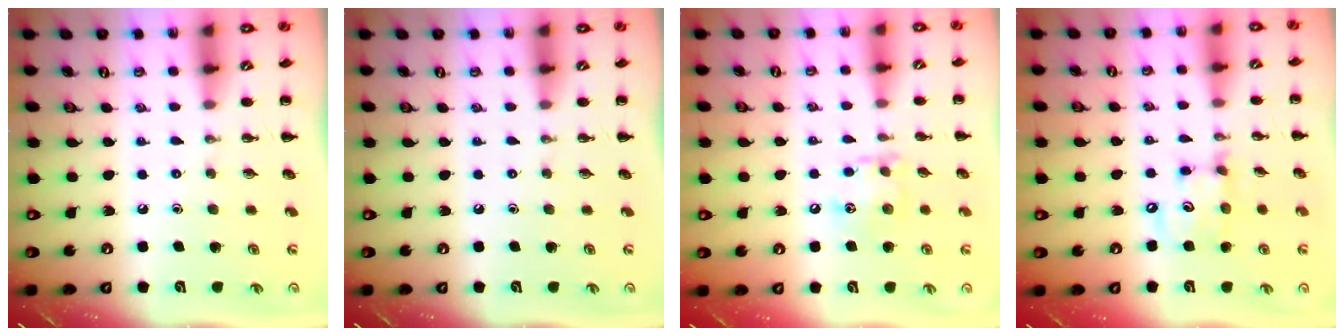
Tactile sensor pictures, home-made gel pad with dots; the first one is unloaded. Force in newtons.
{"total": 0.0}
{"total": 9.5, "press": 9.5, "slide": 0.7}
{"total": 8.1, "press": 8.1, "slide": 1.0}